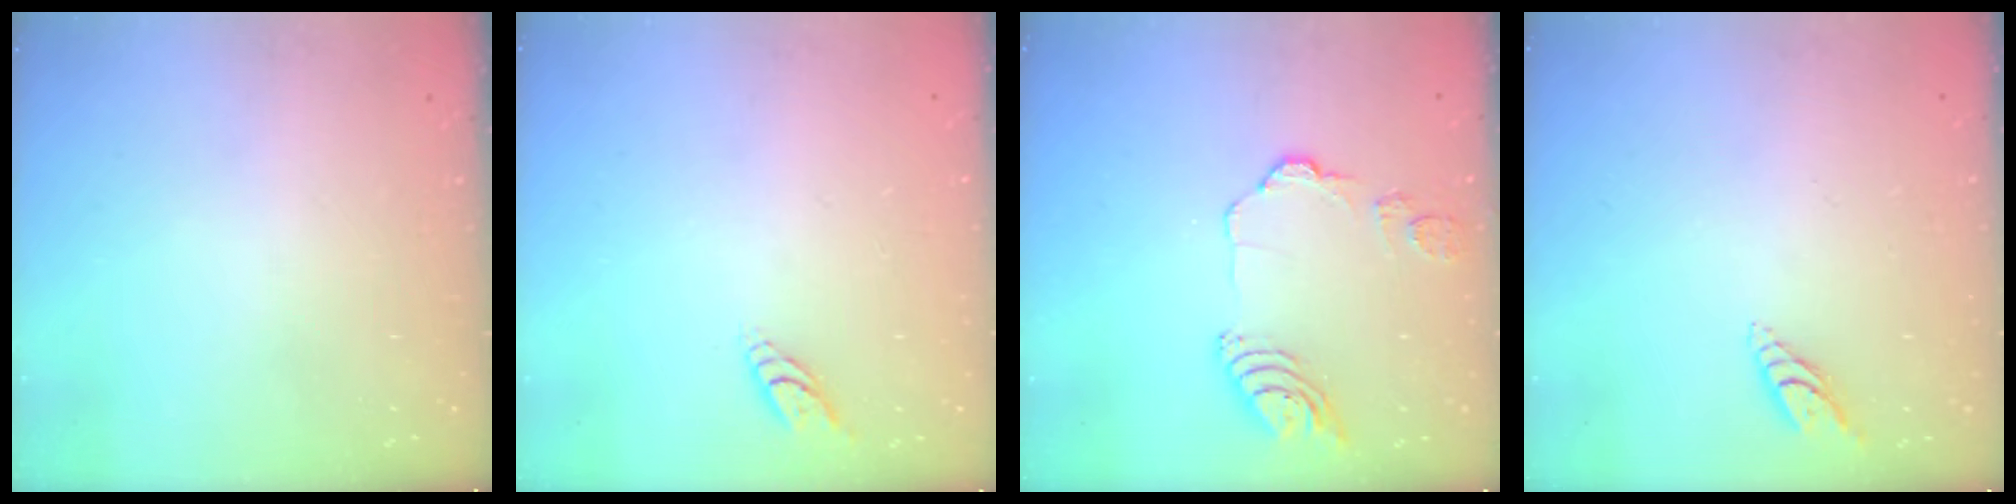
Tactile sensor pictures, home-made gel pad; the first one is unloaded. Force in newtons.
{"total": 4.9, "press": 4.8, "slide": 0.6}
{"total": 11.5, "press": 11.4, "slide": 1.6}
{"total": 6.2, "press": 6.2, "slide": 0.7}